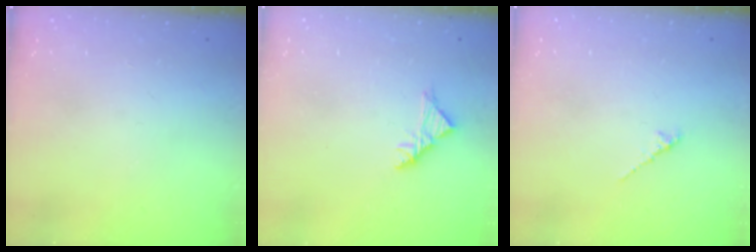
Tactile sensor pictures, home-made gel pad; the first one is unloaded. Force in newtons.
{"total": 3.5, "press": 3.4, "slide": 0.9}
{"total": 1.6, "press": 1.5, "slide": 0.5}